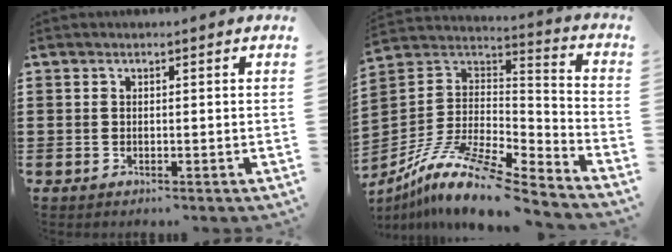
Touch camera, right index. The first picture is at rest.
{"total": 12.3, "force": [-9.3, 2.6, 7.7], "torque": [-0.155, 0.016, -0.181]}